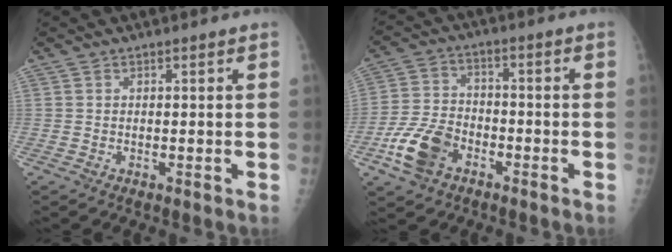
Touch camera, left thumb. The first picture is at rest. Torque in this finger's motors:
{"motor_torque": [-0.43, 0.49, 0.40, 0.33, 0.08]}